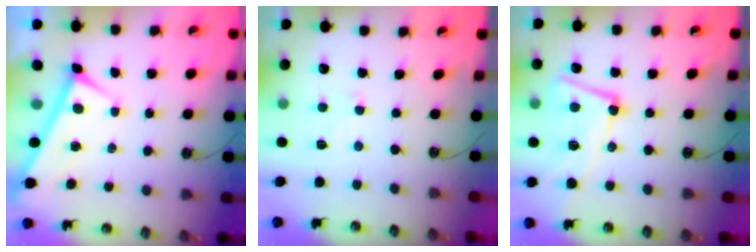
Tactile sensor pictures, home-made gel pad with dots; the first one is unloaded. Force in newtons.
{"total": 1.2, "press": 1.0, "slide": 0.6}
{"total": 10.6, "press": 10.4, "slide": 1.8}